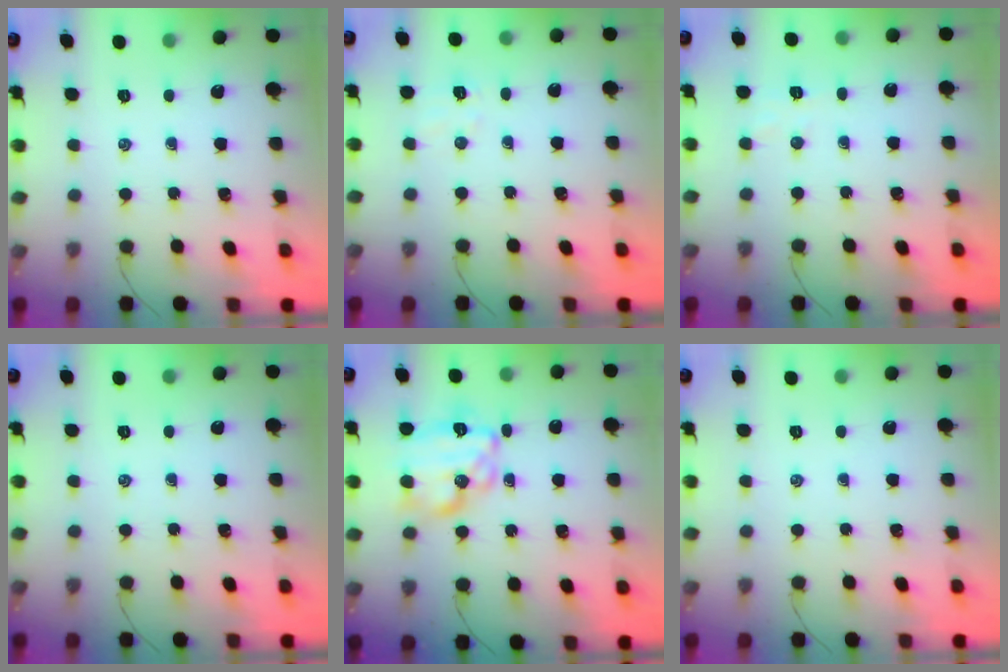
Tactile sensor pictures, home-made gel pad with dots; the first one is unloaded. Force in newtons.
{"total": 4.0, "press": 3.9, "slide": 1.0}
{"total": 3.3, "press": 3.2, "slide": 0.6}
{"total": 0.0}
{"total": 15.6, "press": 15.6, "slide": 1.0}
{"total": 0.0}